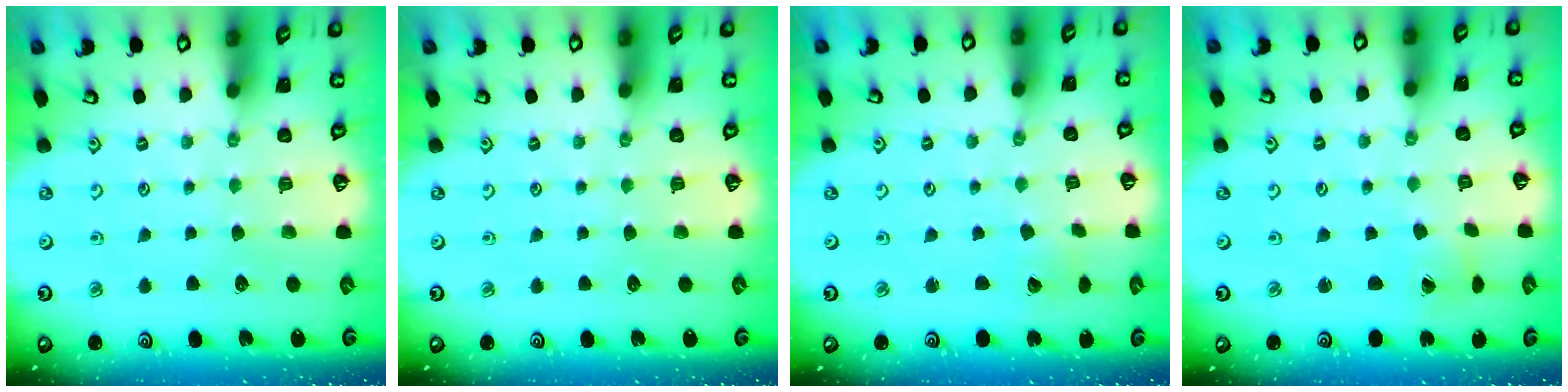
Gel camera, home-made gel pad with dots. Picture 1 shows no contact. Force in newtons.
{"total": 0.0}
{"total": 2.1, "press": 2.1, "slide": 0.3}
{"total": 1.6, "press": 1.5, "slide": 0.3}